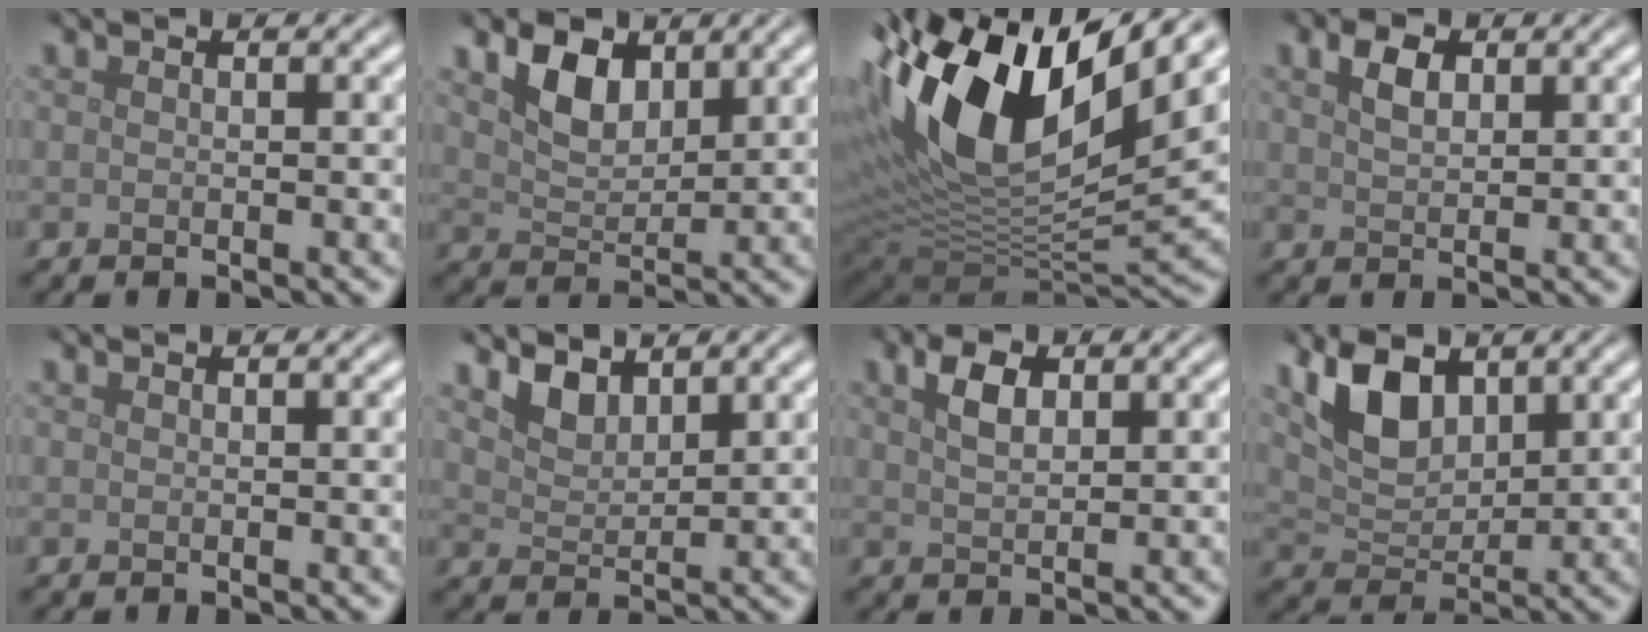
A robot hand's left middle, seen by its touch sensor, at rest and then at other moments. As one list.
[{"total": 3.8, "force": [2.2, 2.1, 2.3], "torque": [-0.055, 0.000, 0.041]}, {"total": 16.3, "force": [5.5, 8.0, 13.1], "torque": [-0.267, 0.016, 0.091]}, {"total": 2.3, "force": [1.2, 1.3, 1.5], "torque": [-0.034, 0.006, 0.024]}, {"total": 0.0}, {"total": 2.6, "force": [2.3, 0.8, 0.9], "torque": [-0.027, -0.003, 0.044]}, {"total": 2.7, "force": [1.4, 1.4, 1.9], "torque": [-0.042, 0.006, 0.028]}, {"total": 5.3, "force": [2.9, 2.8, 3.5], "torque": [-0.075, -0.004, 0.053]}]